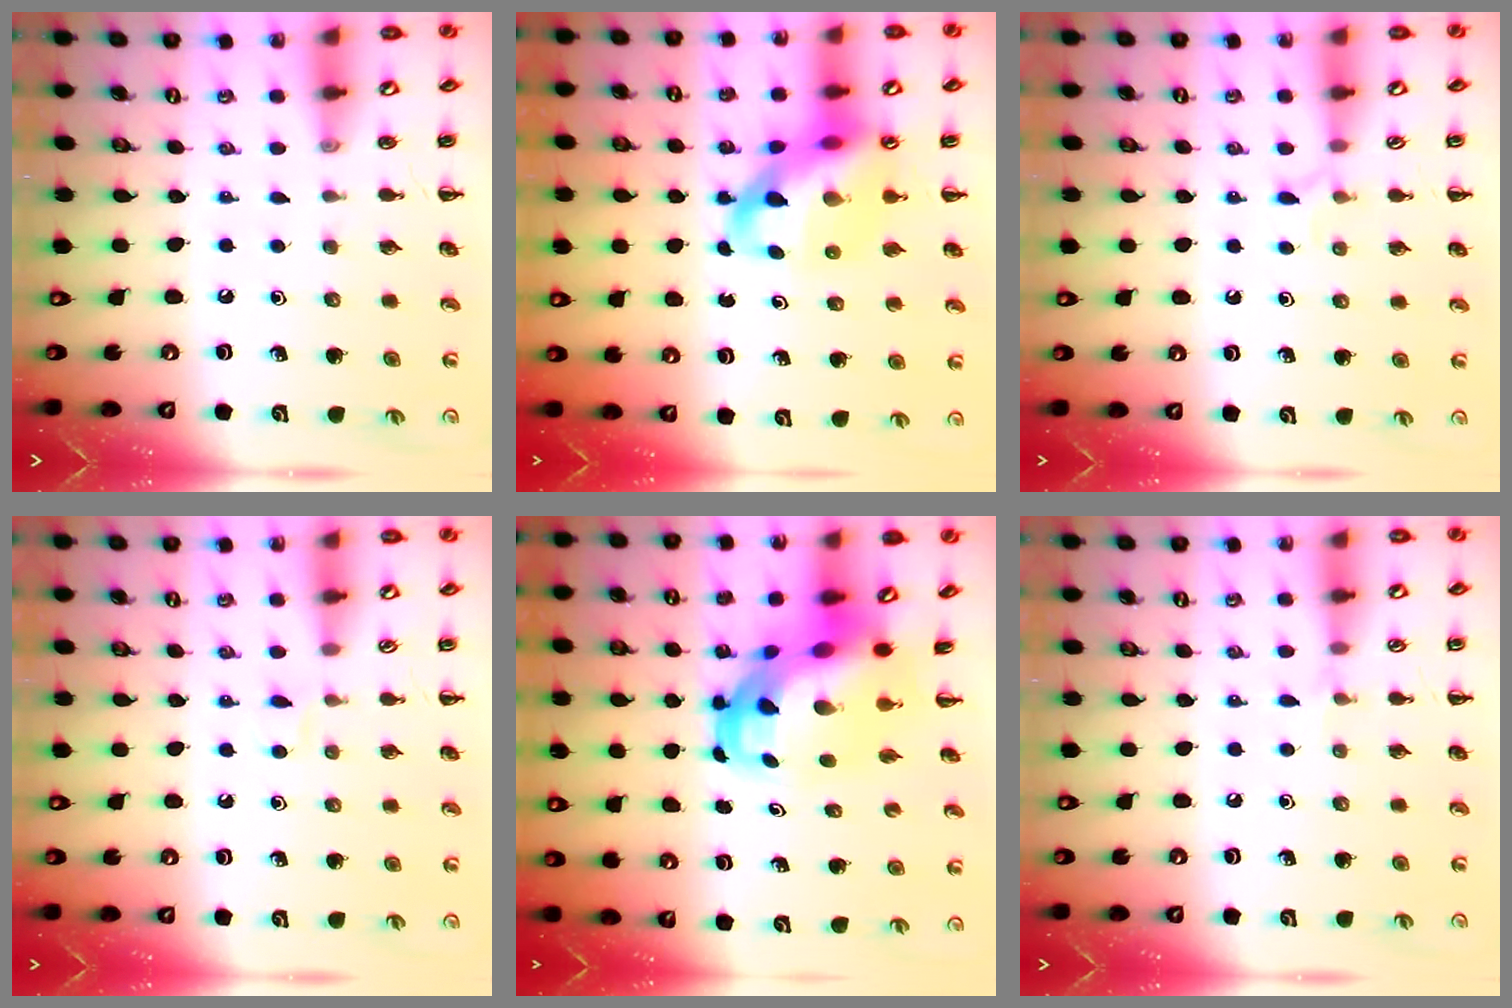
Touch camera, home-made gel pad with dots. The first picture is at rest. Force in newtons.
{"total": 12.2, "press": 11.7, "slide": 3.2}
{"total": 4.7, "press": 4.5, "slide": 1.4}
{"total": 2.9, "press": 2.7, "slide": 0.9}
{"total": 8.8, "press": 8.5, "slide": 2.3}
{"total": 3.7, "press": 3.5, "slide": 1.3}